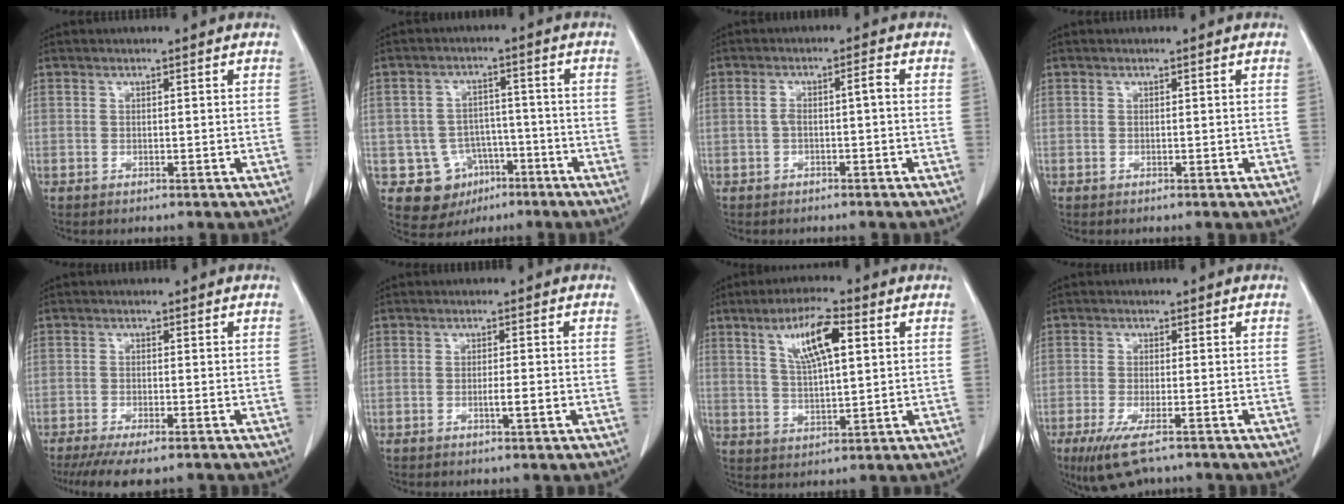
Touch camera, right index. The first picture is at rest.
{"total": 8.5, "force": [-3.5, 7.6, 1.8], "torque": [-0.026, 0.015, -0.041]}
{"total": 2.9, "force": [-0.3, 0.4, 2.8], "torque": [-0.053, 0.014, -0.004]}
{"total": 0.0}
{"total": 8.7, "force": [-6.8, 1.9, 5.1], "torque": [-0.071, -0.014, -0.104]}
{"total": 2.3, "force": [-0.7, 0.0, 2.1], "torque": [-0.038, -0.002, -0.012]}
{"total": 8.9, "force": [3.4, 1.9, 8.0], "torque": [-0.147, 0.008, 0.065]}
{"total": 7.6, "force": [-5.1, 2.0, 5.3], "torque": [-0.096, -0.020, -0.080]}